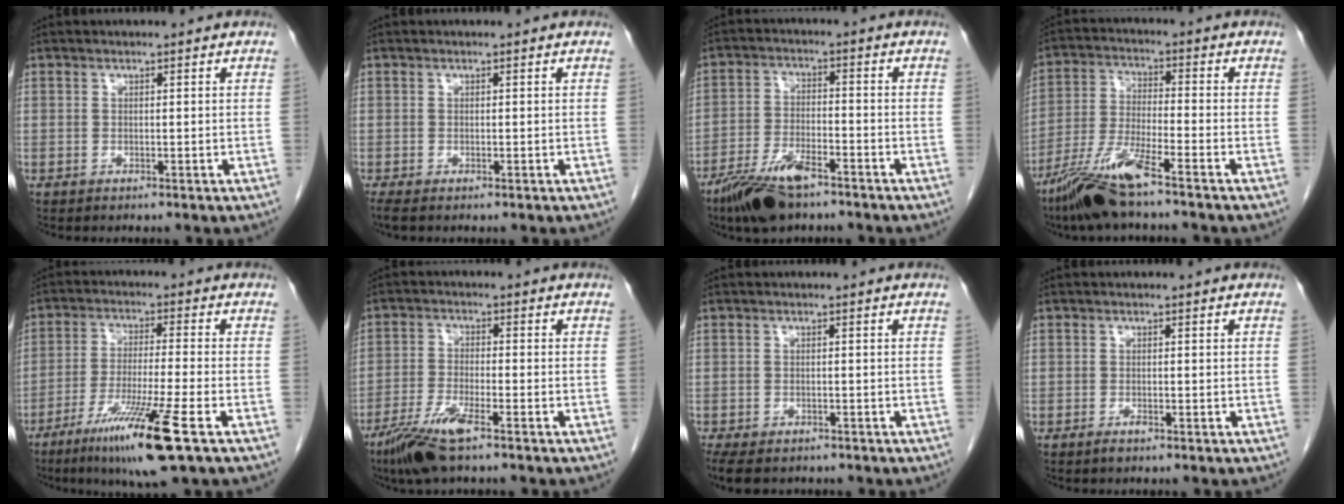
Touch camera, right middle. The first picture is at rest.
{"total": 1.3, "force": [-0.9, 0.4, 0.9], "torque": [-0.015, -0.004, -0.014]}
{"total": 9.1, "force": [-6.5, 2.6, 5.7], "torque": [-0.115, -0.013, -0.120]}
{"total": 9.7, "force": [-7.1, 0.3, 6.7], "torque": [-0.142, -0.026, -0.139]}
{"total": 12.3, "force": [-6.7, -0.7, 10.3], "torque": [-0.200, -0.039, -0.118]}
{"total": 7.5, "force": [-5.0, 0.8, 5.5], "torque": [-0.116, -0.017, -0.095]}
{"total": 9.7, "force": [-7.1, 4.8, 4.5], "torque": [-0.099, -0.013, -0.097]}
{"total": 1.1, "force": [-0.7, 0.3, 0.7], "torque": [-0.013, 0.000, -0.010]}